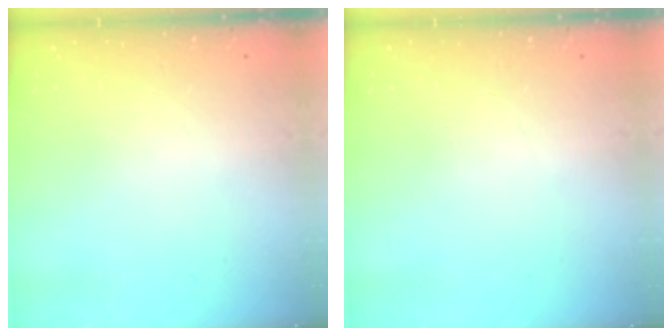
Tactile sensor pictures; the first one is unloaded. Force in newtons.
{"total": 0.0}